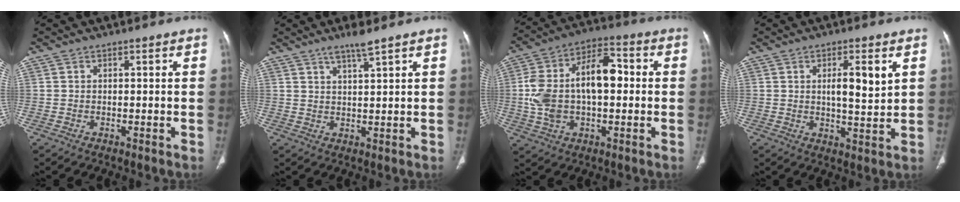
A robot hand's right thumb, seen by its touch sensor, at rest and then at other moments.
{"total": 4.1, "force": [3.1, 0.1, 2.7], "torque": [-0.046, -0.017, 0.059]}
{"total": 17.6, "force": [0.4, 9.8, 14.6], "torque": [-0.266, 0.041, 0.006]}
{"total": 7.4, "force": [2.2, 2.0, 6.8], "torque": [-0.102, -0.018, 0.037]}